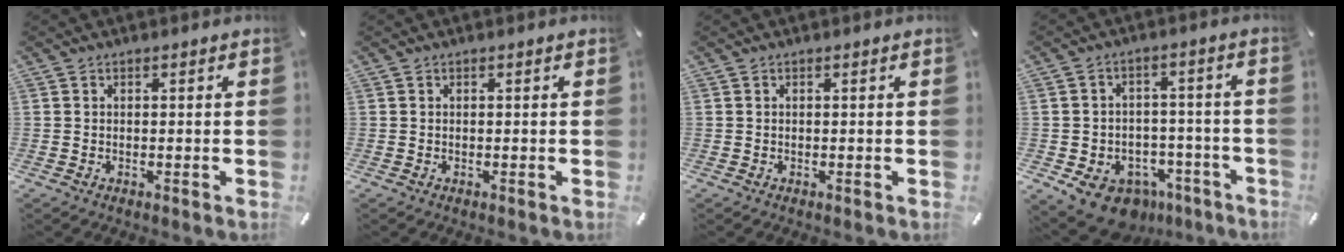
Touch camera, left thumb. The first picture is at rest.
{"total": 0.0}
{"total": 0.0}
{"total": 9.9, "force": [-6.4, 6.6, 3.6], "torque": [-0.064, 0.050, -0.105]}